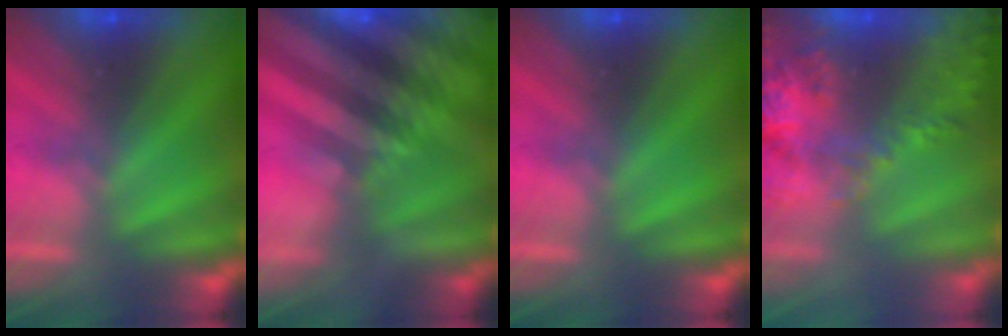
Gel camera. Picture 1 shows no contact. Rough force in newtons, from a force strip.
{"total": 9.4}
{"total": 0.0}
{"total": 8.7}